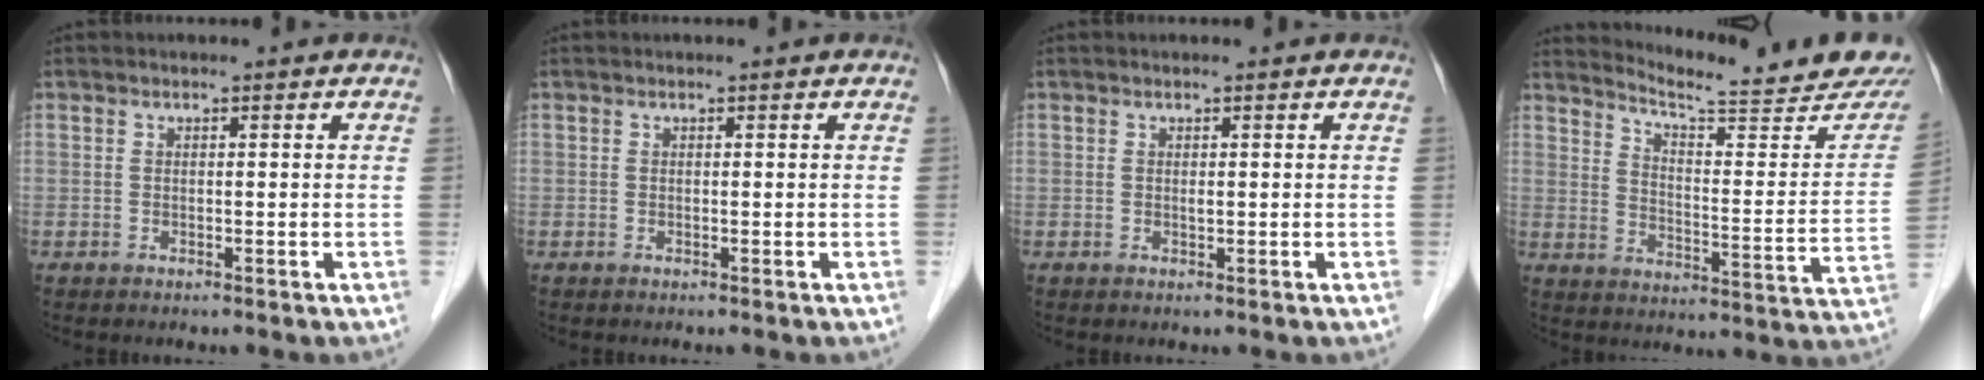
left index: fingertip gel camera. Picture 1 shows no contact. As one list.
[{"total": 0.0}, {"total": 0.5, "force": [0.2, 0.1, 0.5], "torque": [-0.009, 0.000, 0.004]}, {"total": 19.5, "force": [18.4, 0.6, 6.7], "torque": [-0.099, -0.082, 0.236]}]